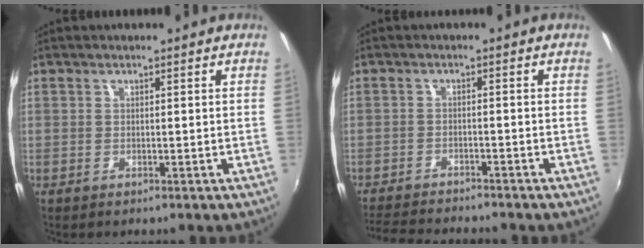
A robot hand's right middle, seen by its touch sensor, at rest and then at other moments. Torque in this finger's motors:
{"motor_torque": [0.99, -1.15, 0.12, 0.05]}